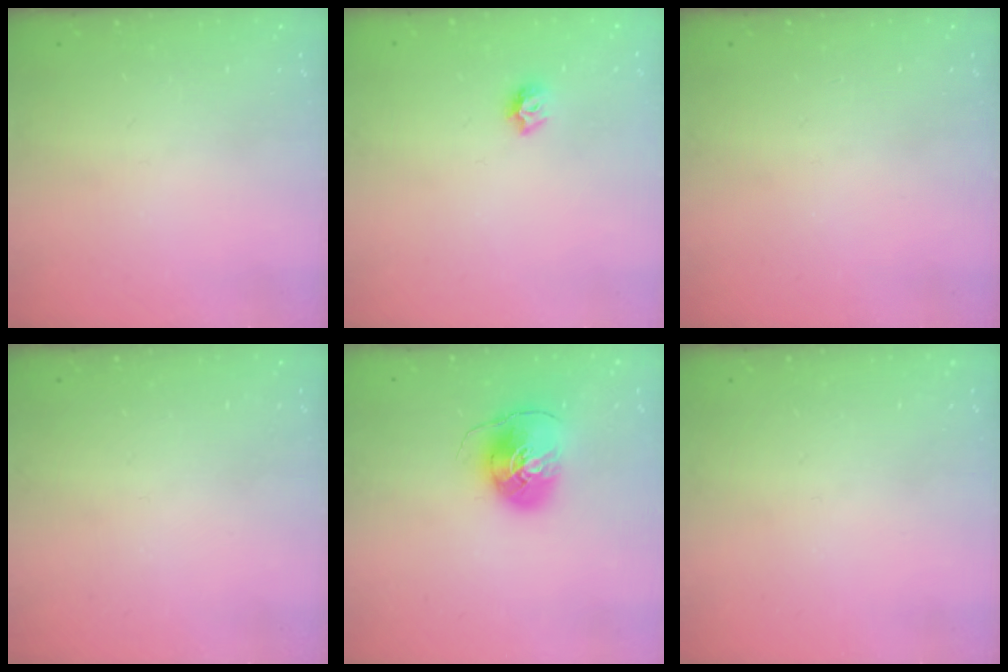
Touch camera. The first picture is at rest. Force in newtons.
{"total": 5.8, "press": 5.8, "slide": 0.7}
{"total": 0.0}
{"total": 0.0}
{"total": 8.5, "press": 8.4, "slide": 0.7}
{"total": 0.0}